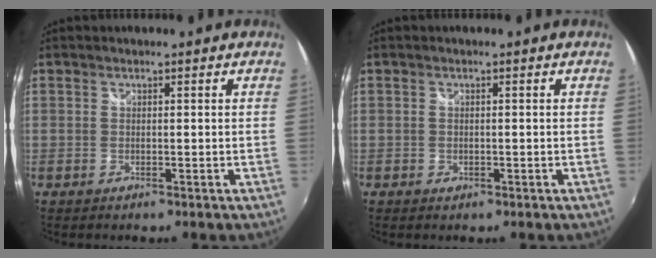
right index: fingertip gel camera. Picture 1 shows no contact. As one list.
[{"total": 1.1, "force": [-0.5, 0.9, 0.3], "torque": [-0.006, -0.002, -0.008]}]